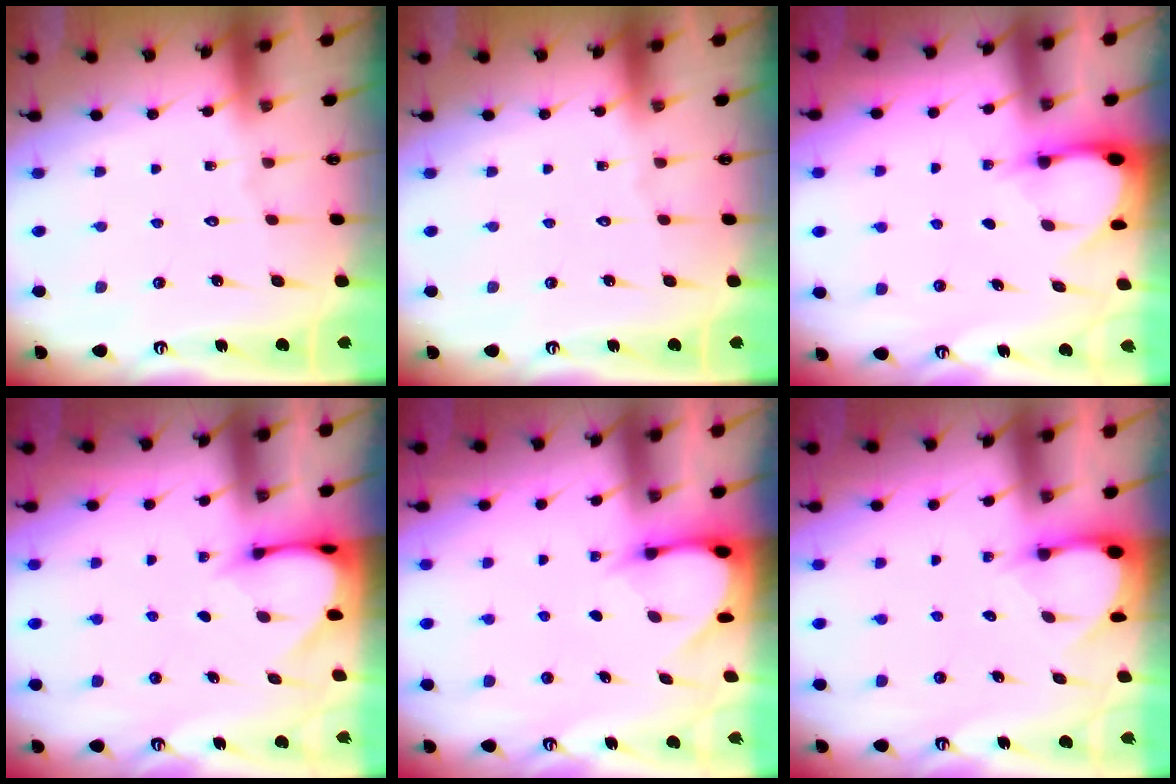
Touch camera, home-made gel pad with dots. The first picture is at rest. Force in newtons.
{"total": 0.0}
{"total": 2.9, "press": 2.9, "slide": 0.3}
{"total": 3.1, "press": 3.1, "slide": 0.3}
{"total": 3.7, "press": 3.7, "slide": 0.2}
{"total": 2.8, "press": 2.8, "slide": 0.2}